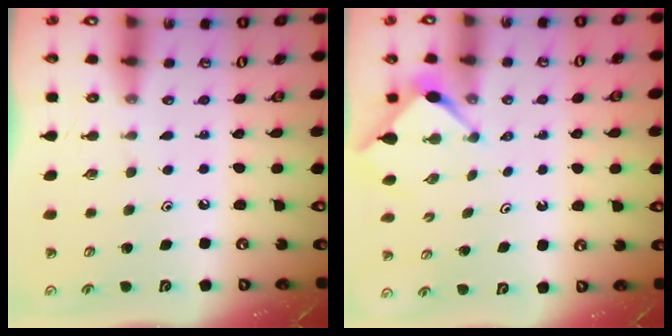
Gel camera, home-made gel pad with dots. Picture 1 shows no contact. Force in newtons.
{"total": 2.8, "press": 2.8, "slide": 0.3}